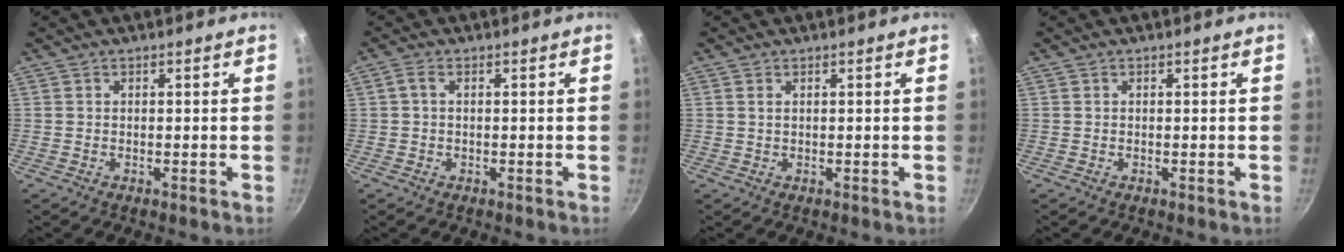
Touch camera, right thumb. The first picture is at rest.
{"total": 1.7, "force": [0.1, 0.9, 1.5], "torque": [-0.036, 0.007, 0.002]}
{"total": 0.8, "force": [0.3, 0.4, 0.6], "torque": [-0.011, 0.001, 0.005]}
{"total": 0.0}